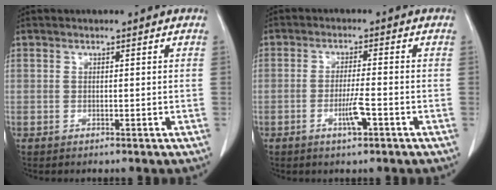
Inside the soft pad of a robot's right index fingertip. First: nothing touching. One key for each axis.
{"total": 4.2, "fx": -1.8, "fy": 0.1, "fz": 3.7, "tx": -0.071, "ty": -0.005, "tz": -0.033}